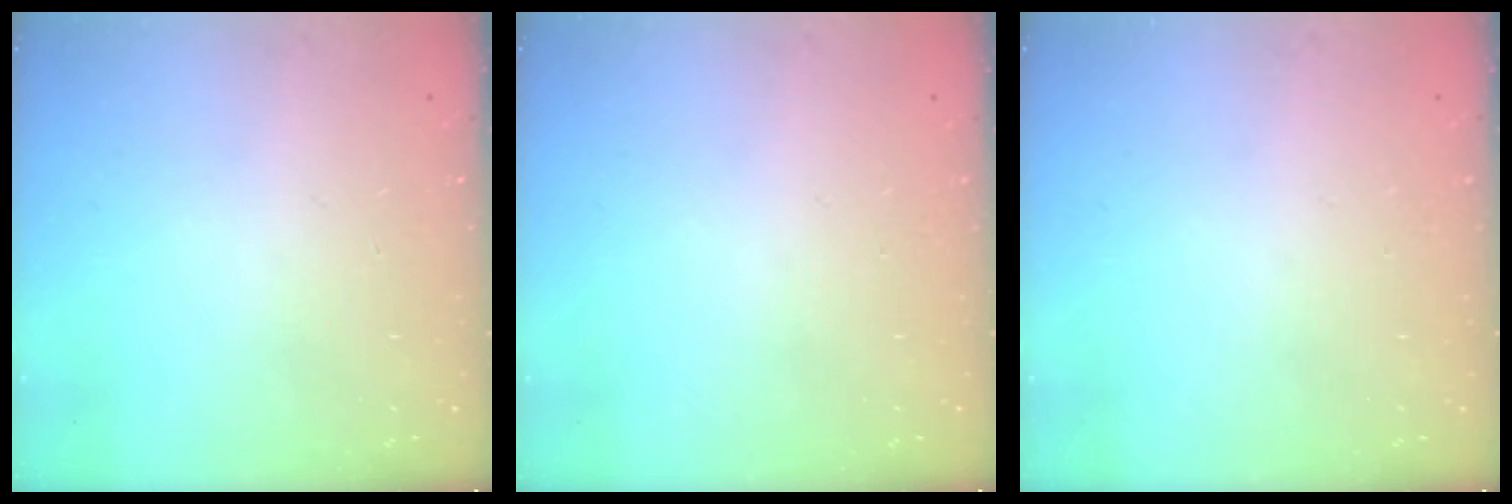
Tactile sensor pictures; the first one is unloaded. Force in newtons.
{"total": 0.0}
{"total": 0.0}